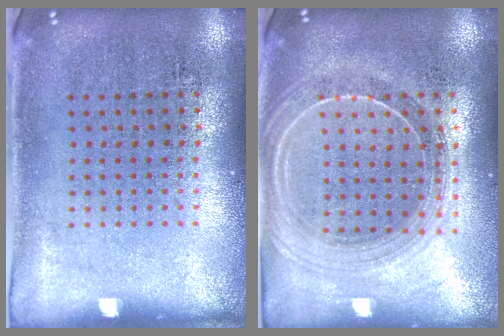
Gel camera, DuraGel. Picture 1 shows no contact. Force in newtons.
{"total": 2.1, "press": 1.9, "slide": 1.0}